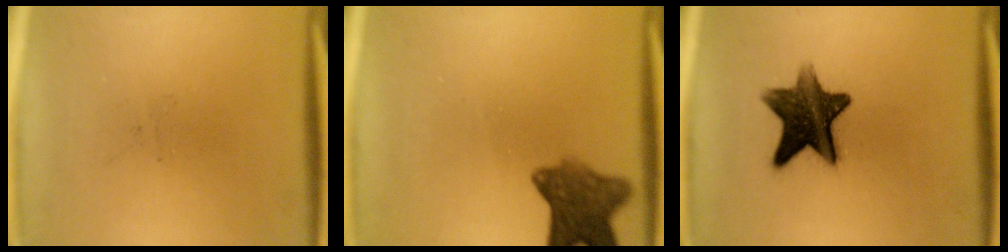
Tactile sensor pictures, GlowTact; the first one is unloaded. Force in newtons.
{"total": 7.6}
{"total": 11.6}